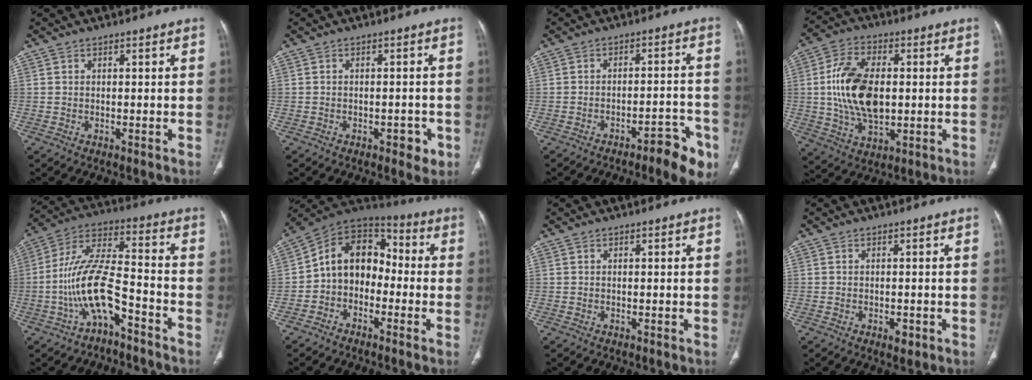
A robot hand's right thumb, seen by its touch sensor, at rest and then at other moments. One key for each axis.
{"total": 3.2, "fx": -1.5, "fy": 1.8, "fz": 2.2, "tx": -0.017, "ty": 0.007, "tz": -0.016}
{"total": 8.7, "fx": -5.3, "fy": 2.6, "fz": 6.4, "tx": -0.068, "ty": 0.034, "tz": -0.068}
{"total": 15.4, "fx": 0.7, "fy": 9.1, "fz": 12.4, "tx": -0.226, "ty": 0.004, "tz": 0.016}
{"total": 12.9, "fx": -6.1, "fy": 4.8, "fz": 10.3, "tx": -0.215, "ty": 0.077, "tz": -0.111}
{"total": 12.3, "fx": -1.9, "fy": 9.4, "fz": 7.6, "tx": -0.096, "ty": 0.060, "tz": -0.051}
{"total": 0.0}
{"total": 2.9, "fx": -1.2, "fy": 1.4, "fz": 2.2, "tx": -0.024, "ty": 0.001, "tz": -0.012}